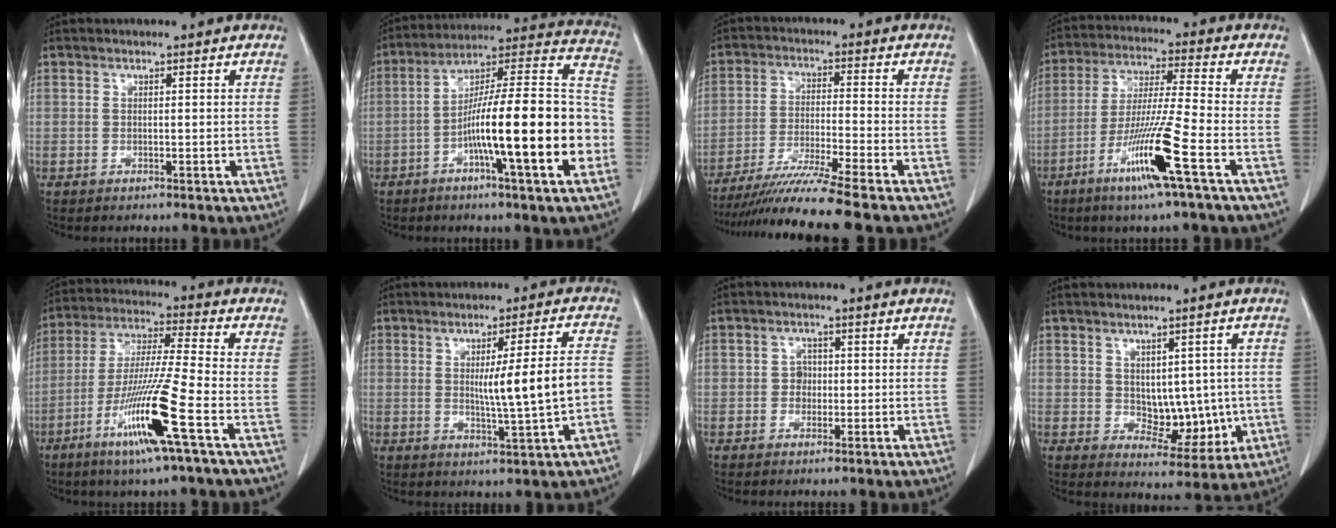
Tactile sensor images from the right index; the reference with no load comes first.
{"total": 21.1, "force": [-6.0, 1.6, 20.2], "torque": [-0.274, 0.017, -0.096]}
{"total": 12.4, "force": [-10.4, -2.4, 6.2], "torque": [-0.097, -0.032, -0.174]}
{"total": 12.5, "force": [-5.8, -1.1, 11.0], "torque": [-0.213, -0.020, -0.111]}
{"total": 14.4, "force": [-6.3, -0.9, 12.9], "torque": [-0.257, -0.021, -0.119]}
{"total": 9.4, "force": [-0.9, -0.1, 9.4], "torque": [-0.138, 0.005, -0.007]}
{"total": 1.9, "force": [-0.2, 1.7, 0.8], "torque": [-0.005, 0.008, -0.001]}
{"total": 7.5, "force": [0.0, 4.7, 5.8], "torque": [-0.061, 0.004, 0.022]}